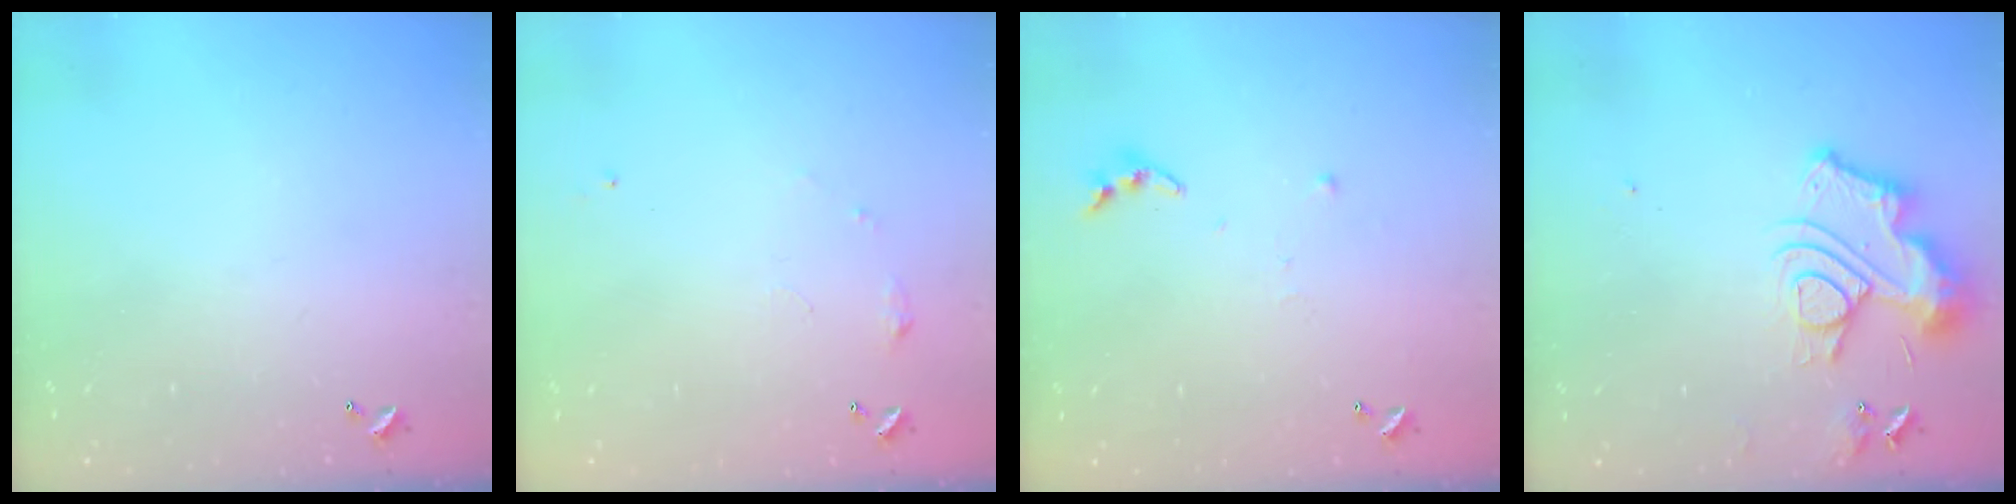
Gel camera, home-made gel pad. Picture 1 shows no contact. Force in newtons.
{"total": 5.9, "press": 5.9, "slide": 0.8}
{"total": 3.8, "press": 3.8, "slide": 0.3}
{"total": 13.0, "press": 12.9, "slide": 1.3}